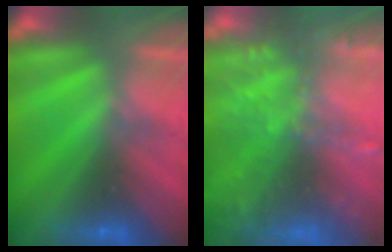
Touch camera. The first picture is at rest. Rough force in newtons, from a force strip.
{"total": 7.1}